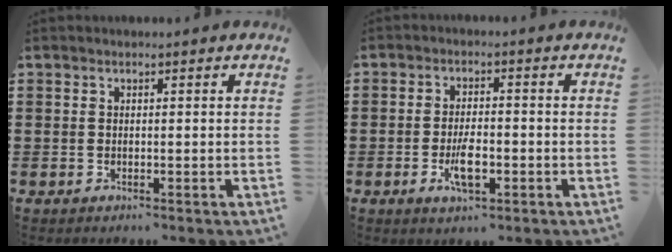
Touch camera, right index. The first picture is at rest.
{"total": 4.8, "force": [-1.5, 1.8, 4.1], "torque": [-0.081, 0.003, -0.029]}